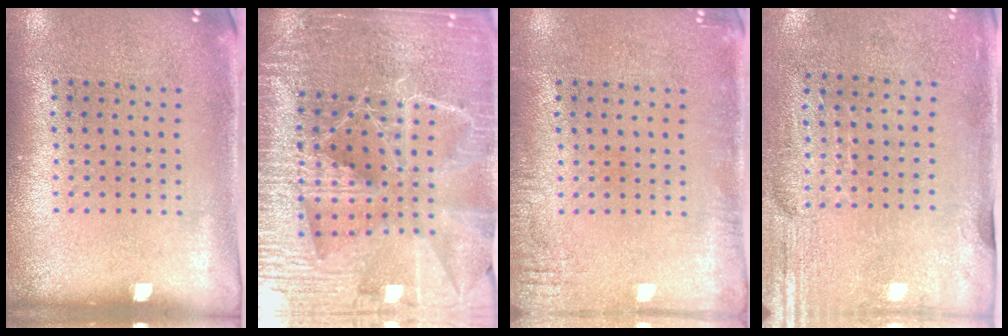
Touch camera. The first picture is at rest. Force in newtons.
{"total": 5.7, "press": 5.0, "slide": 2.6}
{"total": 1.7, "press": 1.7, "slide": 0.2}
{"total": 3.0, "press": 2.5, "slide": 1.6}